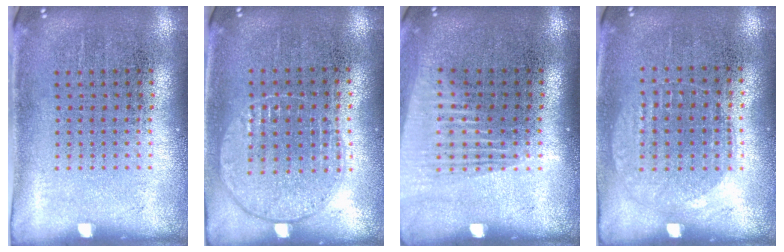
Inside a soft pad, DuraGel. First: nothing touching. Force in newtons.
{"total": 1.0, "press": 0.9, "slide": 0.4}
{"total": 1.4, "press": 1.2, "slide": 0.7}
{"total": 0.9, "press": 0.8, "slide": 0.4}